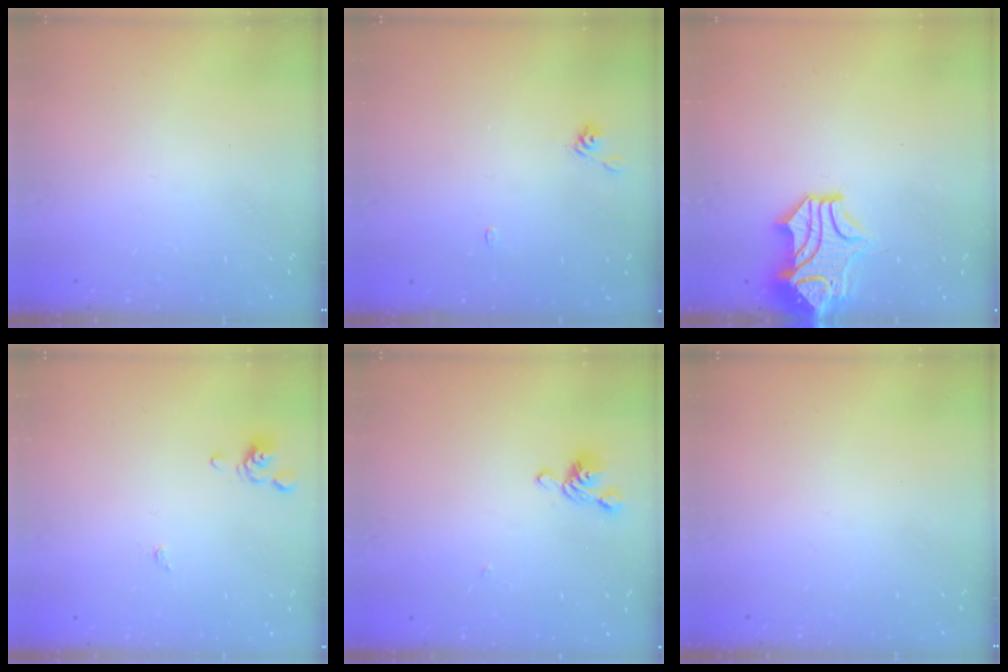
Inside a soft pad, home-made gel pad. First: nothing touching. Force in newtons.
{"total": 4.0, "press": 3.9, "slide": 0.4}
{"total": 1.5, "press": 1.2, "slide": 1.0}
{"total": 0.0}
{"total": 5.3, "press": 5.2, "slide": 0.9}
{"total": 0.0}